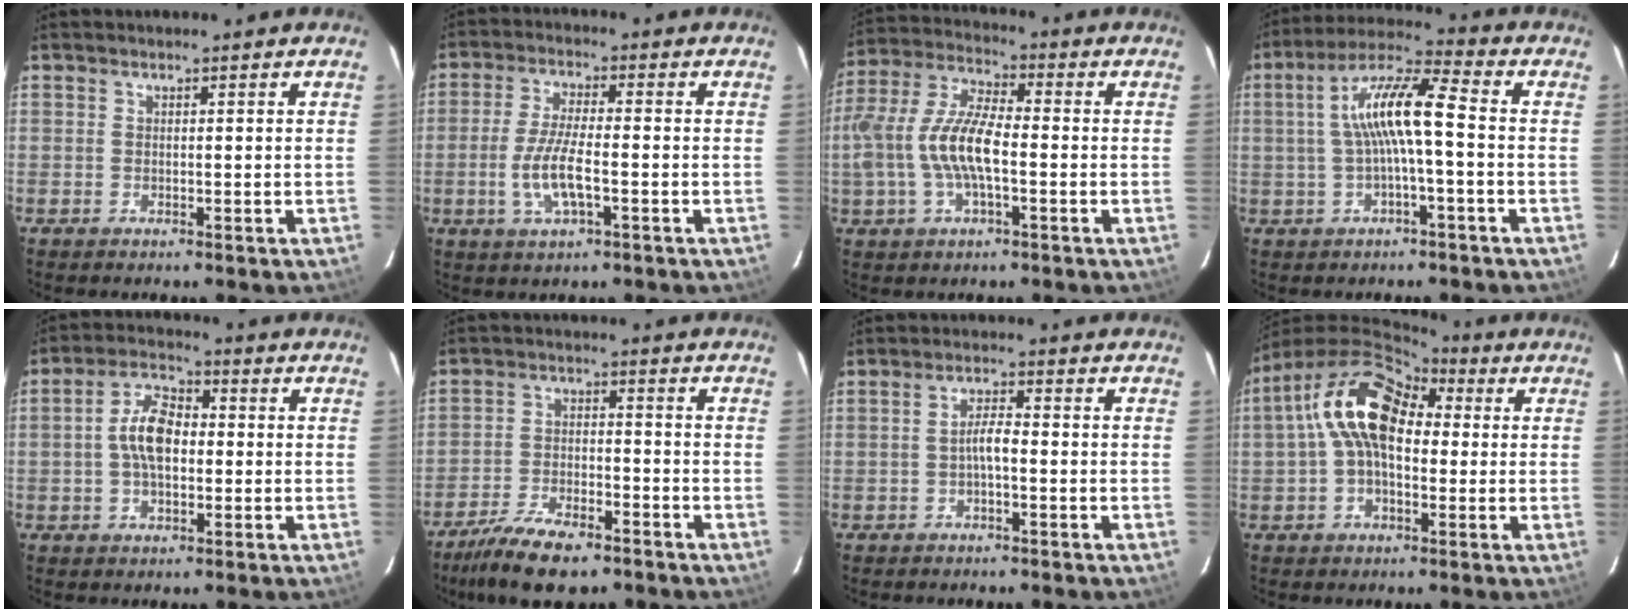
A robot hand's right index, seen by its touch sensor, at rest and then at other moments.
{"total": 7.9, "force": [-2.4, 2.2, 7.2], "torque": [-0.149, -0.007, -0.045]}
{"total": 13.3, "force": [-2.3, 5.0, 12.1], "torque": [-0.255, 0.006, -0.045]}
{"total": 10.3, "force": [-0.3, 1.4, 10.2], "torque": [-0.198, 0.024, -0.006]}
{"total": 7.9, "force": [-0.4, 4.4, 6.5], "torque": [-0.128, 0.018, -0.008]}
{"total": 12.2, "force": [-9.3, 4.2, 6.8], "torque": [-0.158, -0.017, -0.164]}
{"total": 2.7, "force": [-1.0, 0.5, 2.4], "torque": [-0.049, 0.008, -0.019]}
{"total": 12.7, "force": [1.9, 7.4, 10.2], "torque": [-0.182, 0.030, 0.025]}